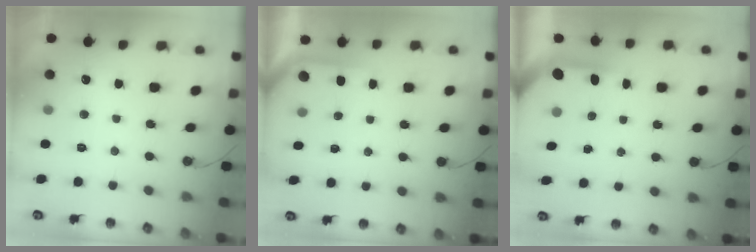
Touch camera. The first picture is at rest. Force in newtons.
{"total": 1.7, "press": 1.7, "slide": 0.3}
{"total": 4.0, "press": 4.0, "slide": 0.3}